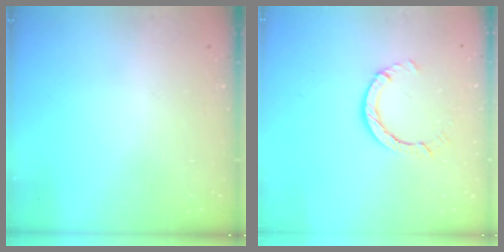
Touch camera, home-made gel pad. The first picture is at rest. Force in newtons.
{"total": 3.1, "press": 3.0, "slide": 0.5}